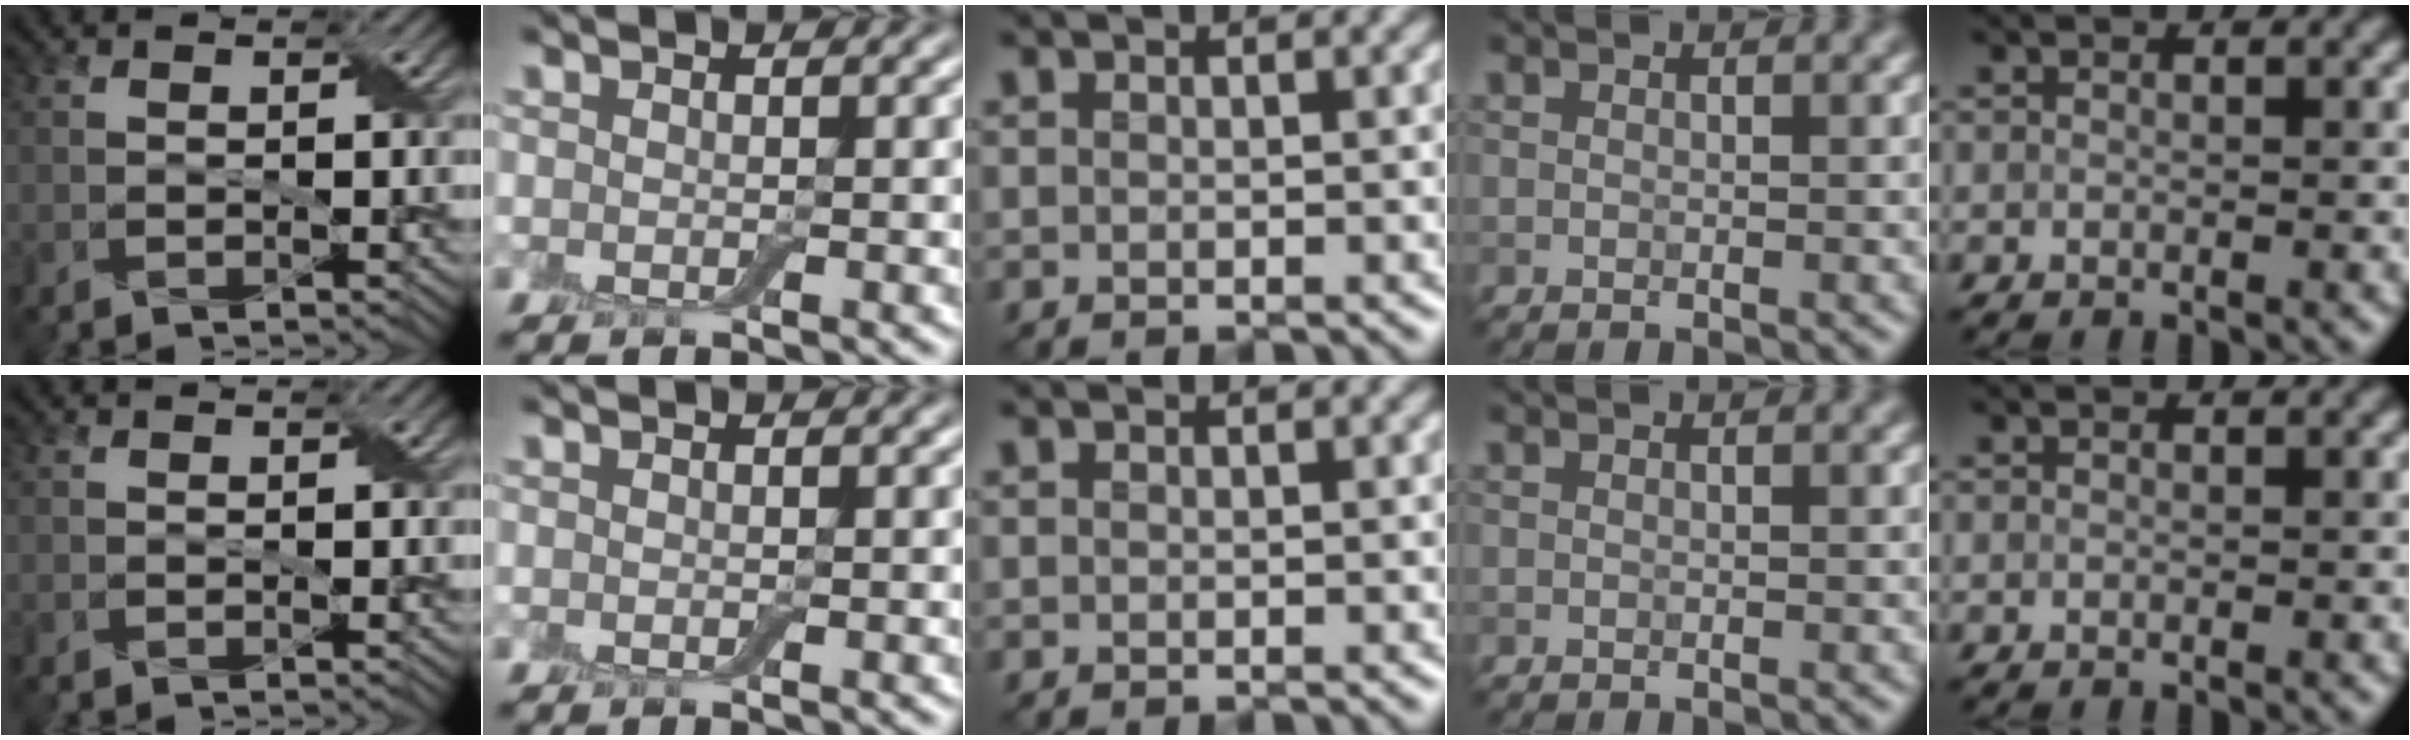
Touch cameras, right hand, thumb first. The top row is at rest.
{}